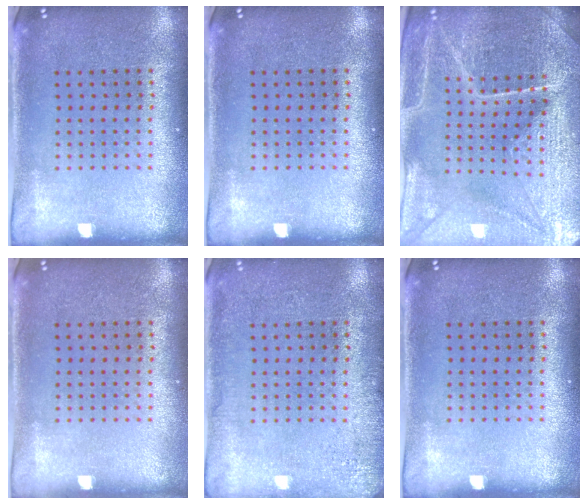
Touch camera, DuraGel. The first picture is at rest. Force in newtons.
{"total": 0.0}
{"total": 4.9, "press": 4.6, "slide": 1.6}
{"total": 0.0}
{"total": 2.3, "press": 2.2, "slide": 0.3}
{"total": 0.0}